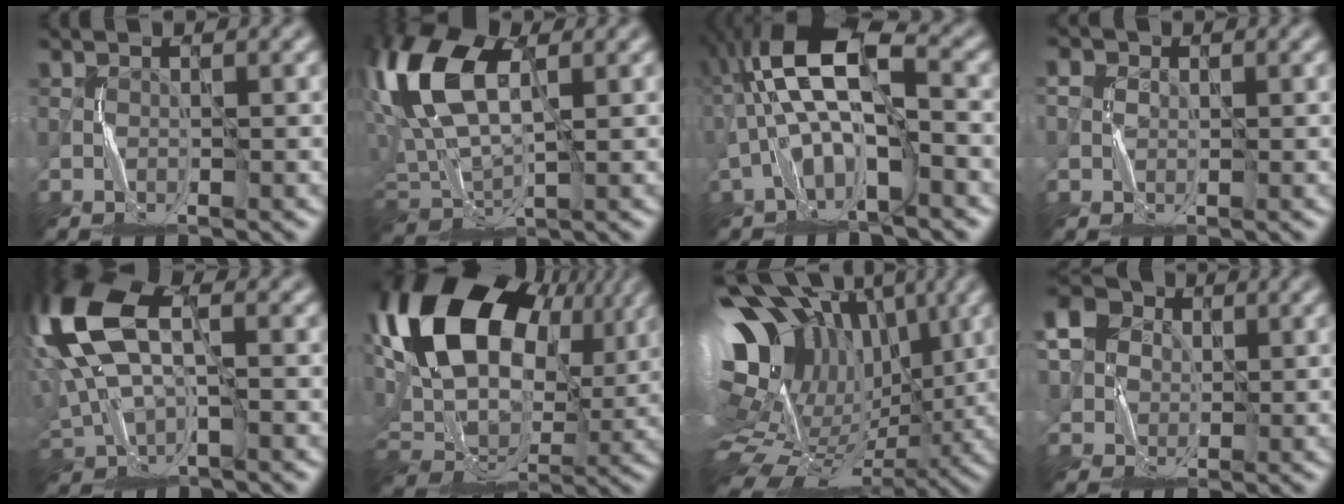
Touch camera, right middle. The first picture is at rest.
{"total": 11.4, "force": [4.1, 5.9, 8.8], "torque": [-0.206, 0.019, 0.076]}
{"total": 9.2, "force": [-0.7, 3.6, 8.4], "torque": [-0.152, 0.029, -0.020]}
{"total": 2.0, "force": [0.6, 1.8, 0.7], "torque": [-0.003, 0.008, 0.002]}
{"total": 11.4, "force": [3.0, 6.0, 9.2], "torque": [-0.223, 0.006, 0.055]}
{"total": 16.1, "force": [7.3, 10.0, 10.3], "torque": [-0.213, 0.036, 0.134]}
{"total": 17.7, "force": [3.9, 11.8, 12.6], "torque": [-0.223, 0.001, 0.114]}
{"total": 6.5, "force": [2.2, 5.5, 2.5], "torque": [-0.049, 0.029, 0.017]}